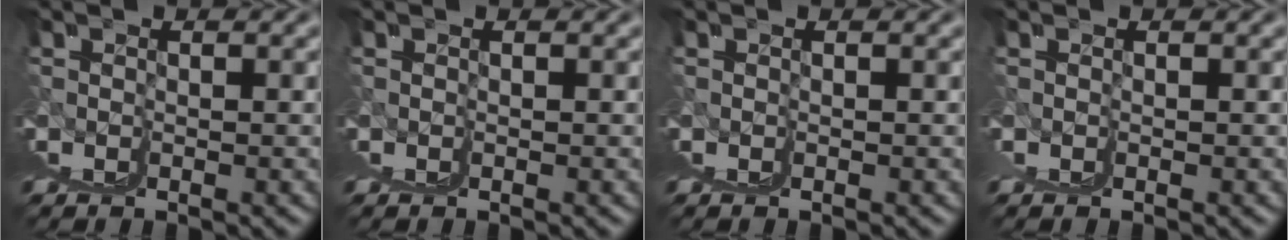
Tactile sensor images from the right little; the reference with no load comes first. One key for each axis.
{"total": 0.6, "fx": 0.1, "fy": -0.4, "fz": -0.3, "tx": 0.006, "ty": 0.001, "tz": 0.002}
{"total": 0.0}
{"total": 1.6, "fx": 0.5, "fy": -1.2, "fz": -1.0, "tx": 0.019, "ty": 0.002, "tz": 0.008}